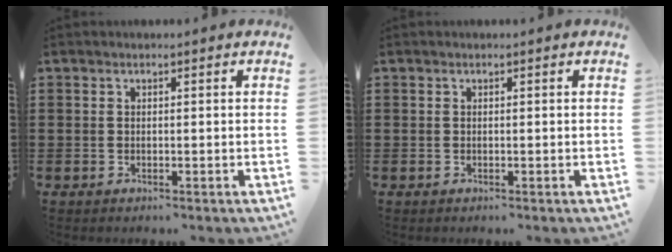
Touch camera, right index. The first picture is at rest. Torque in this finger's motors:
{"motor_torque": [0.04, 0.04, 0.00, -0.01]}